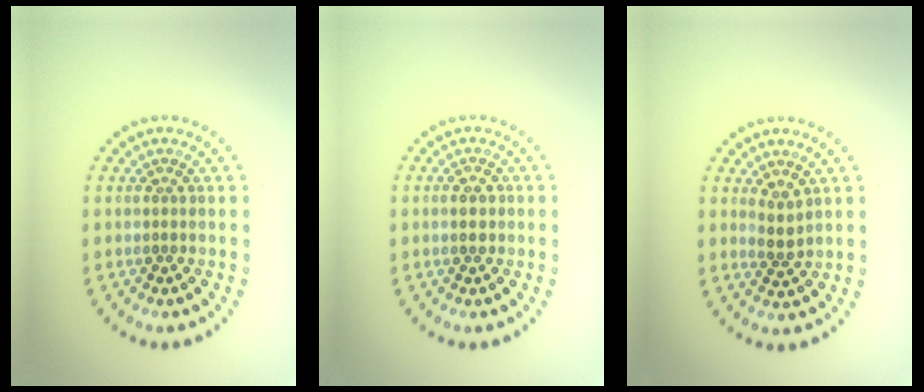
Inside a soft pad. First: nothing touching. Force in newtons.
{"total": 1.2, "press": 1.2, "slide": 0.1}
{"total": 1.7, "press": 1.3, "slide": 1.0}